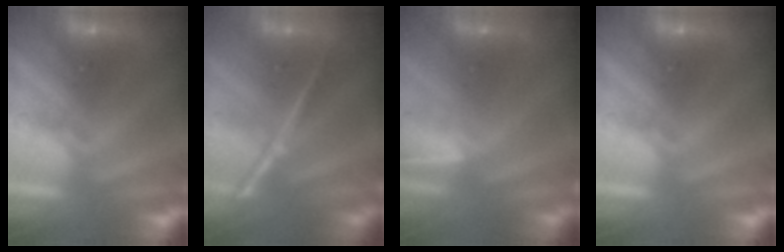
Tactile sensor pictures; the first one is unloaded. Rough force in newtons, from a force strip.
{"total": 1.8}
{"total": 1.6}
{"total": 0.0}